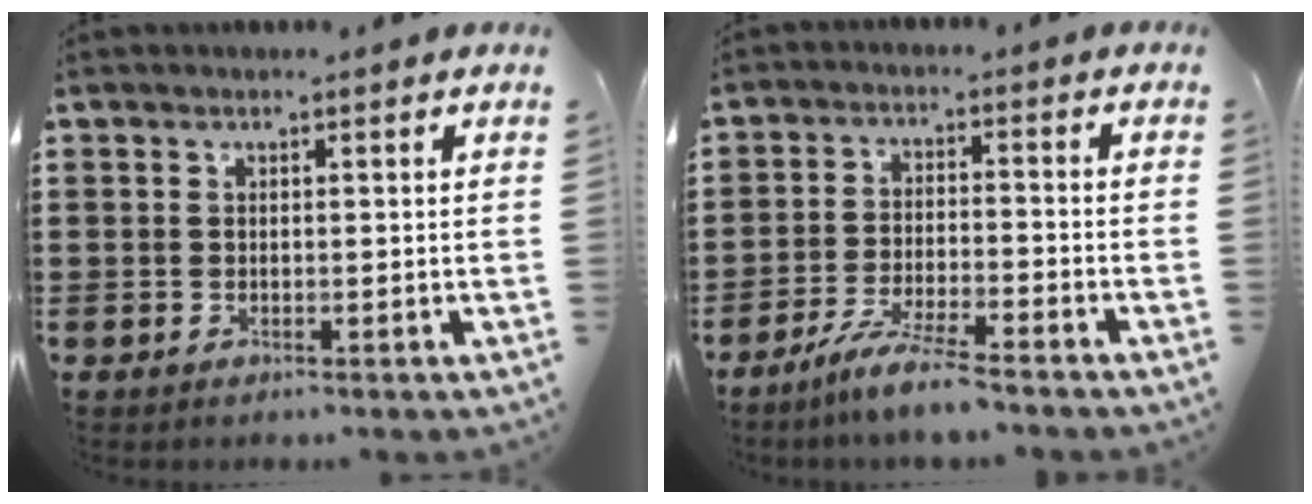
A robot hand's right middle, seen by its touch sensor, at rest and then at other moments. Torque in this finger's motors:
{"motor_torque": [1.31, -0.83, 0.14, 0.06]}